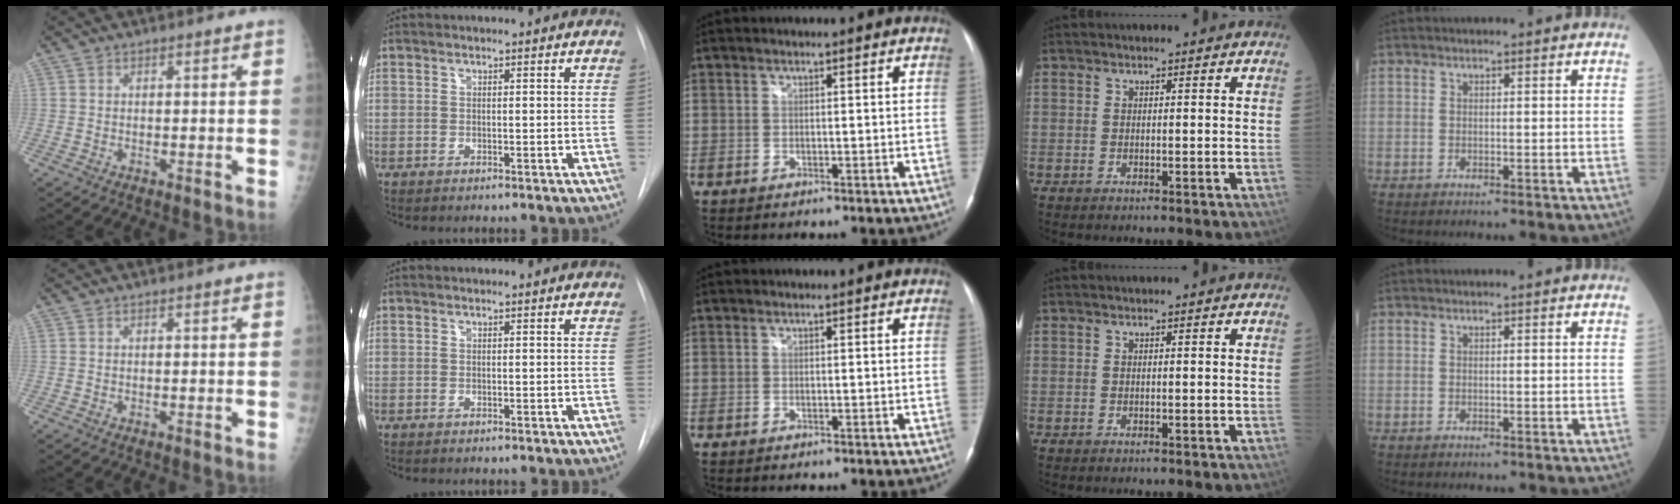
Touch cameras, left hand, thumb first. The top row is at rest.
{}